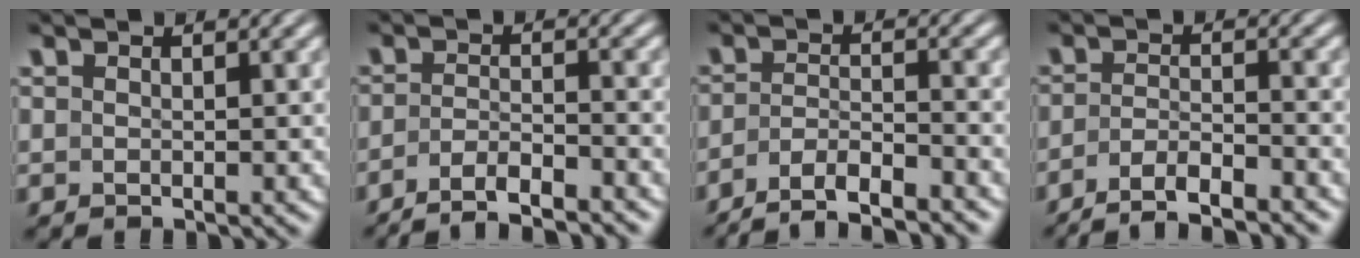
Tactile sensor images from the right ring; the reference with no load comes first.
{"total": 5.7, "force": [-5.1, 1.4, 2.1], "torque": [-0.033, -0.017, -0.074]}
{"total": 6.8, "force": [-5.7, 2.6, 2.6], "torque": [-0.042, -0.020, -0.085]}
{"total": 6.2, "force": [-5.4, 1.9, 2.4], "torque": [-0.036, -0.019, -0.079]}